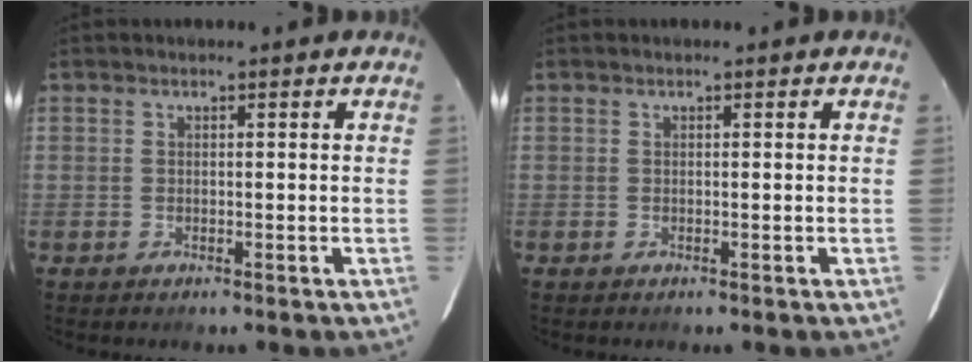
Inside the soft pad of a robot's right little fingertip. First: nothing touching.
{"total": 0.0}